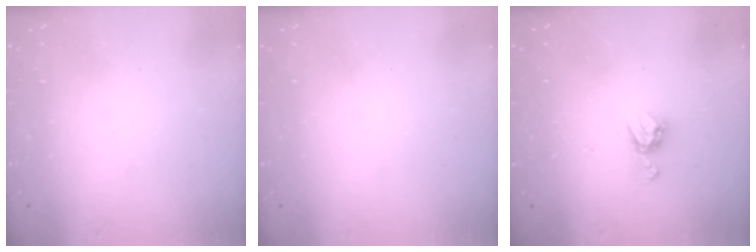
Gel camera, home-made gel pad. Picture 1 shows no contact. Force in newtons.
{"total": 0.0}
{"total": 6.0, "press": 6.0, "slide": 0.4}